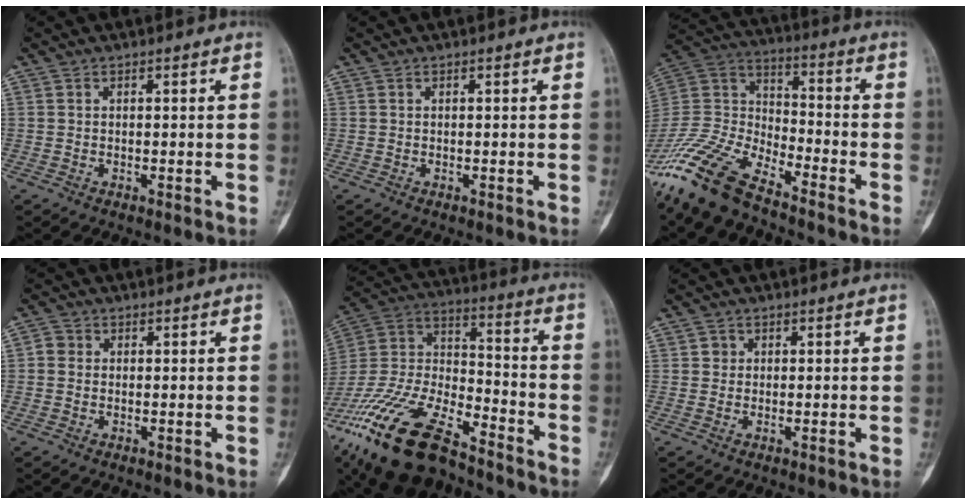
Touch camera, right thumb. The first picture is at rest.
{"total": 0.0}
{"total": 16.2, "force": [-13.0, 5.0, 8.2], "torque": [-0.159, 0.061, -0.261]}
{"total": 2.2, "force": [0.1, 2.0, 0.8], "torque": [-0.006, 0.004, -0.001]}
{"total": 26.5, "force": [-18.4, 10.1, 16.3], "torque": [-0.376, 0.029, -0.344]}
{"total": 1.2, "force": [0.3, 1.2, 0.2], "torque": [0.004, 0.002, 0.002]}